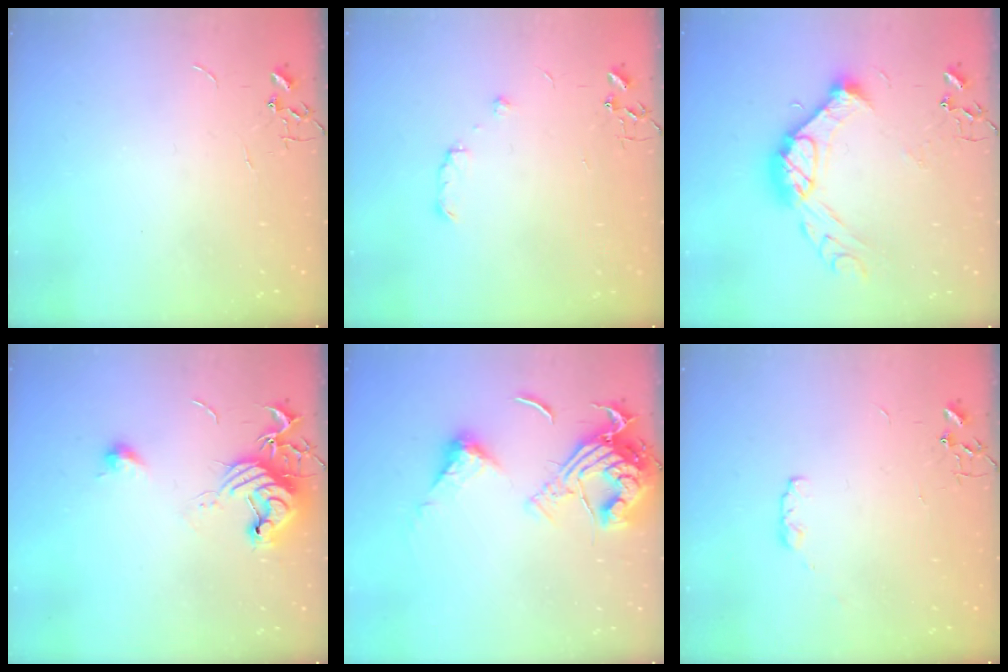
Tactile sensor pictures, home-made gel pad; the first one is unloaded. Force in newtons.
{"total": 5.8, "press": 5.8, "slide": 0.8}
{"total": 17.4, "press": 17.3, "slide": 1.6}
{"total": 13.7, "press": 13.7, "slide": 0.9}
{"total": 18.9, "press": 18.8, "slide": 2.2}
{"total": 4.2, "press": 4.1, "slide": 0.7}